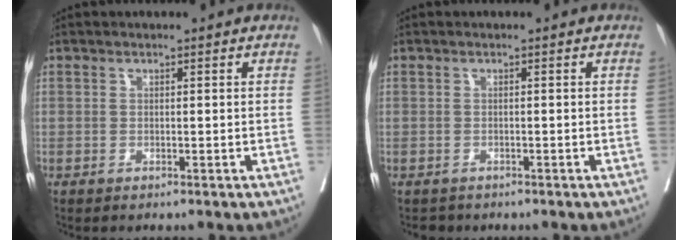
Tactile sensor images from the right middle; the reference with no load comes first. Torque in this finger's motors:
{"motor_torque": [-0.14, 0.04, -0.01, 0.01]}